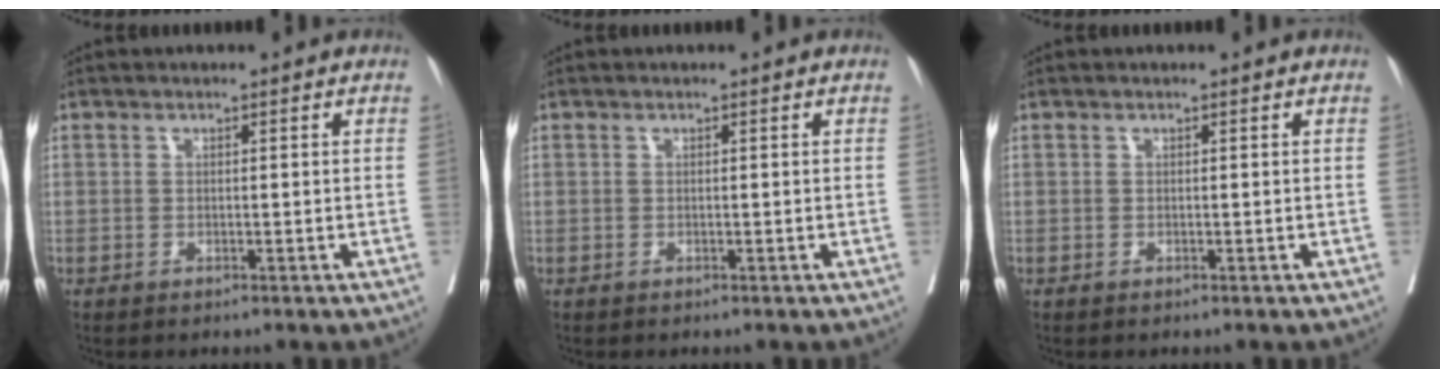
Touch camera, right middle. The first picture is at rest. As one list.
[{"total": 0.0}, {"total": 0.0}]